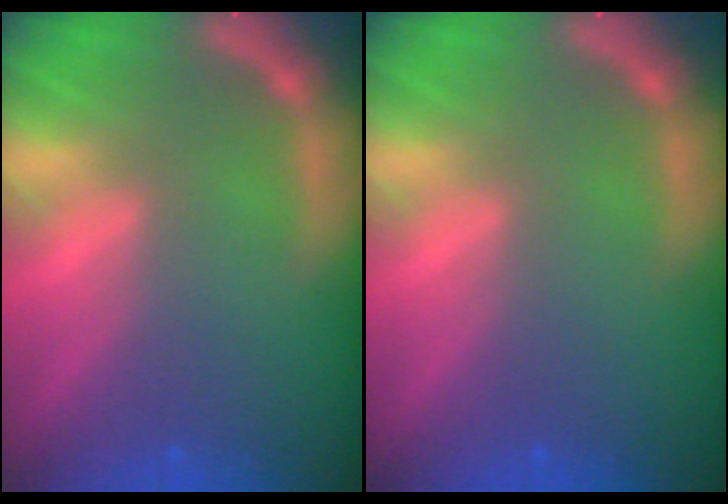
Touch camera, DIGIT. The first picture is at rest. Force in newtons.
{"total": 0.0}